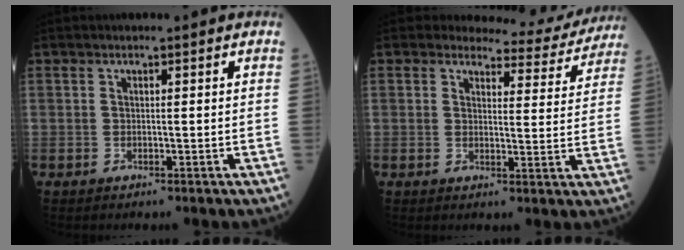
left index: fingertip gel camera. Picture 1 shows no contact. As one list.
[{"total": 9.1, "force": [8.7, 2.5, 0.2], "torque": [0.015, -0.026, 0.082]}]